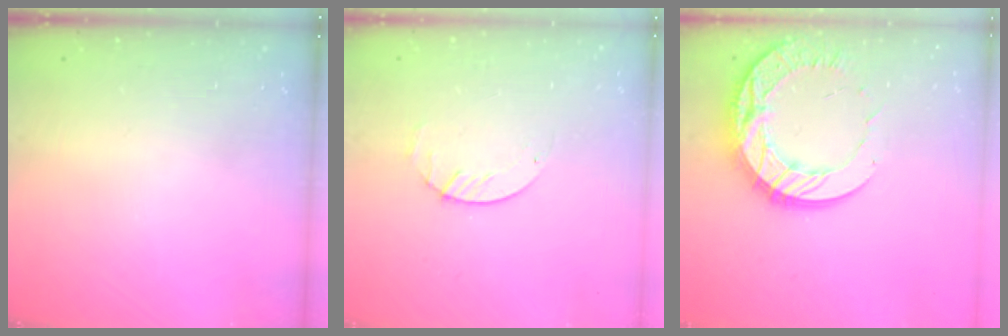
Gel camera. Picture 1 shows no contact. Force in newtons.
{"total": 1.4, "press": 1.4, "slide": 0.2}
{"total": 17.9, "press": 17.8, "slide": 1.6}